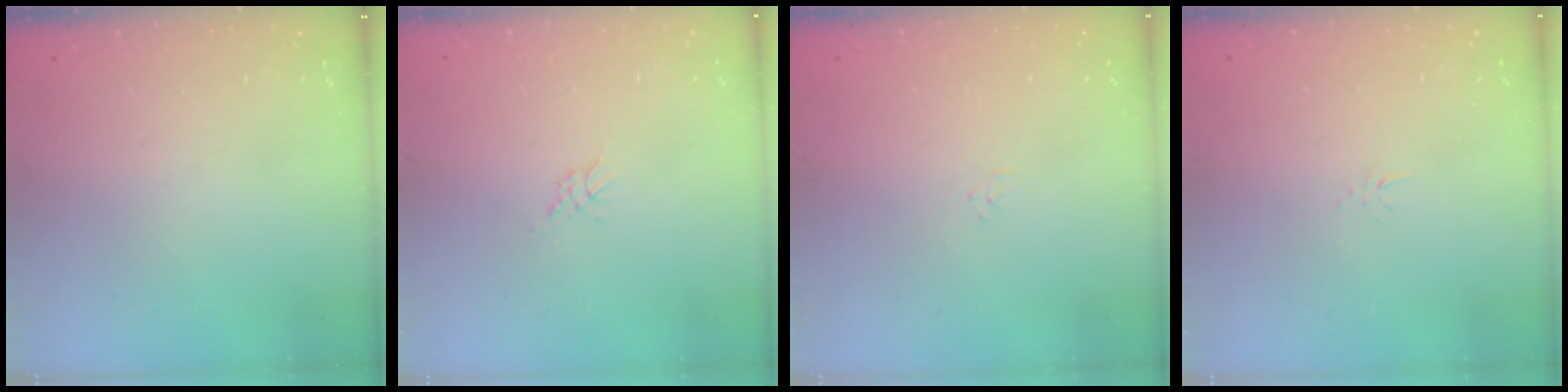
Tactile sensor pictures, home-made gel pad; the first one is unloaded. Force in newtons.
{"total": 2.1, "press": 2.1, "slide": 0.5}
{"total": 2.9, "press": 2.9, "slide": 0.3}
{"total": 4.0, "press": 4.0, "slide": 0.7}